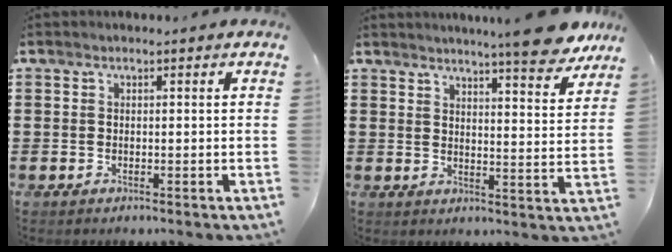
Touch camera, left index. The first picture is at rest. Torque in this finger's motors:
{"motor_torque": [1.07, -1.07, 0.40, 0.12]}